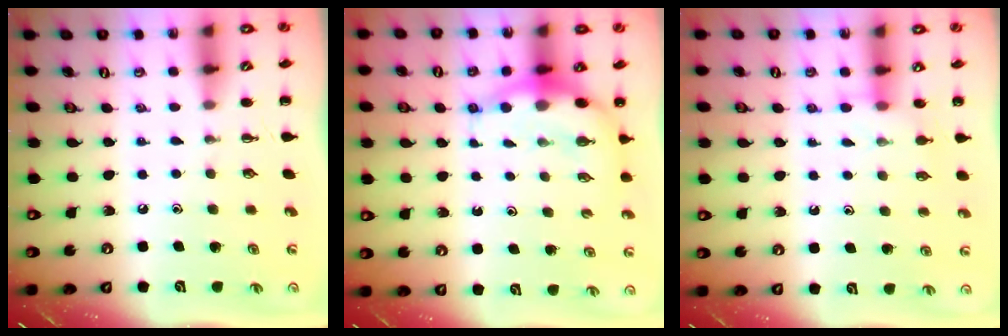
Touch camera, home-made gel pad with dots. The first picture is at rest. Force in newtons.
{"total": 6.6, "press": 6.5, "slide": 1.6}
{"total": 6.3, "press": 6.3, "slide": 0.4}